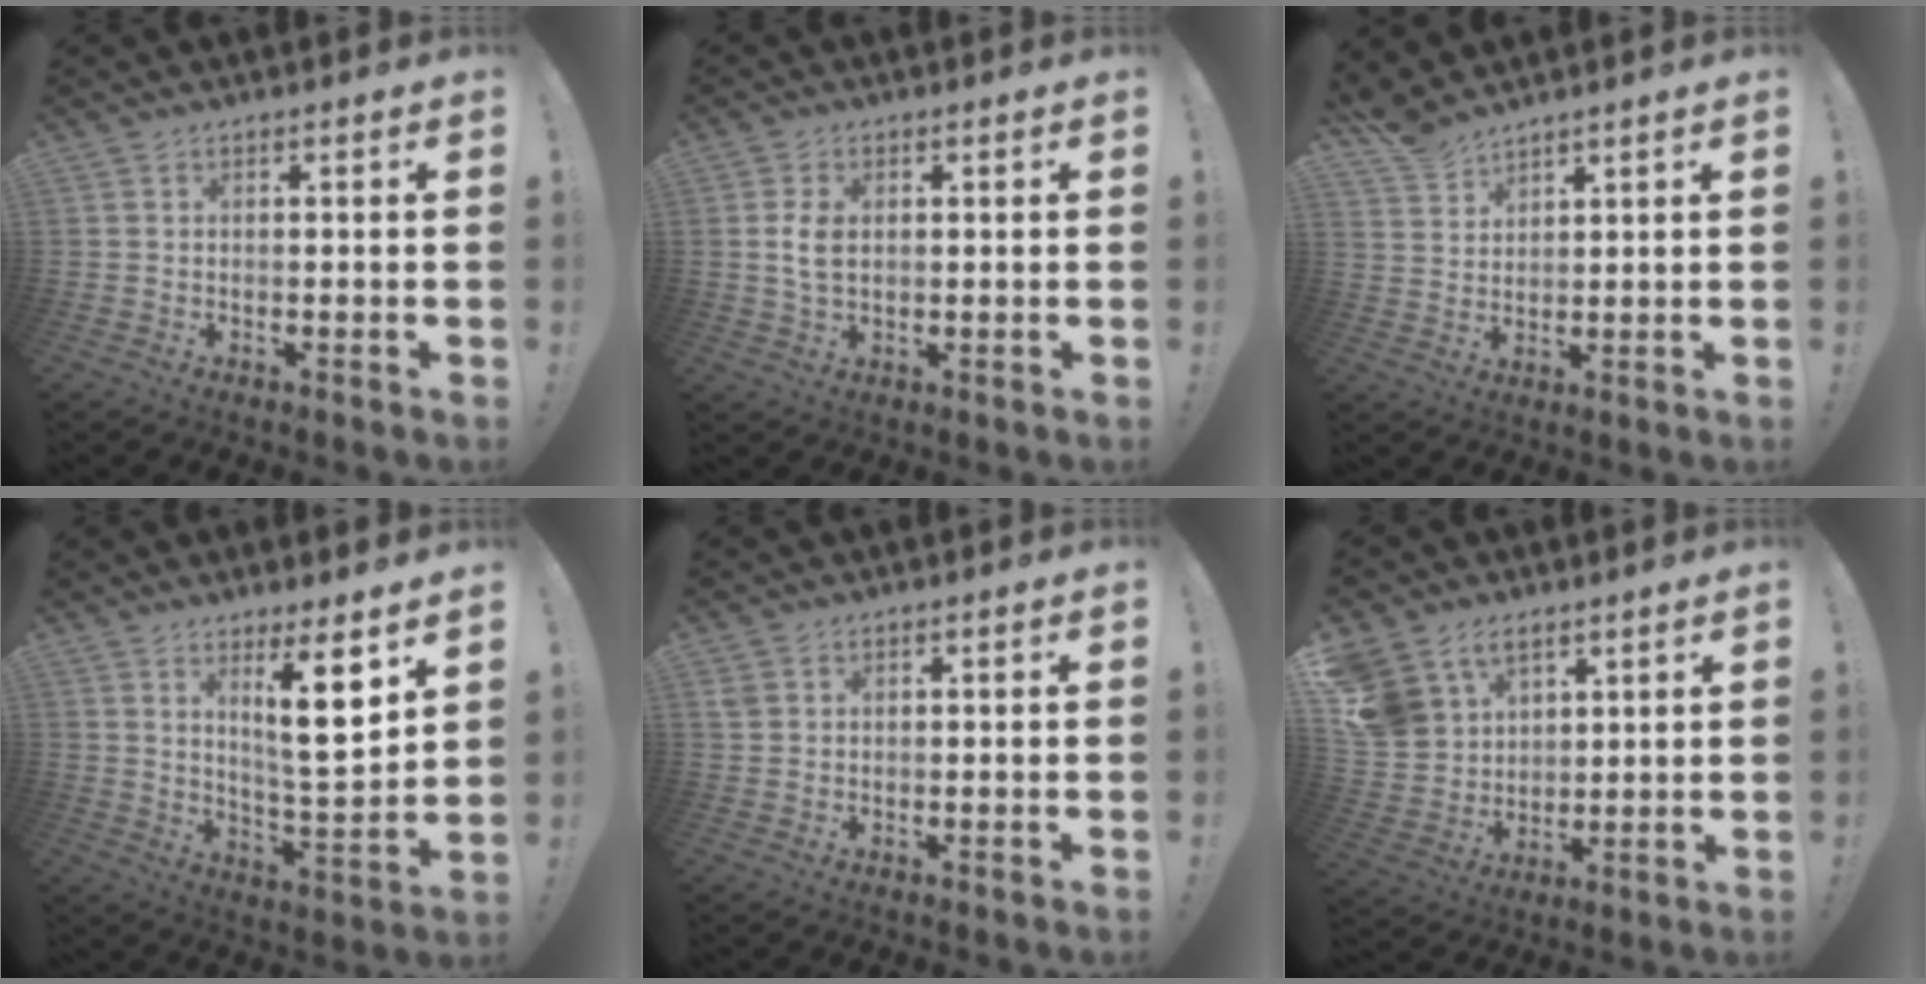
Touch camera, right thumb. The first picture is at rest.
{"total": 5.1, "force": [0.5, 3.4, 3.8], "torque": [-0.077, 0.001, 0.008]}
{"total": 5.6, "force": [5.2, 1.7, 1.1], "torque": [-0.030, -0.034, 0.101]}
{"total": 12.6, "force": [6.3, 2.0, 10.7], "torque": [-0.168, -0.036, 0.098]}
{"total": 2.1, "force": [0.9, 1.5, 1.1], "torque": [-0.017, 0.003, 0.018]}
{"total": 12.1, "force": [7.1, 8.8, 4.3], "torque": [-0.082, -0.048, 0.145]}